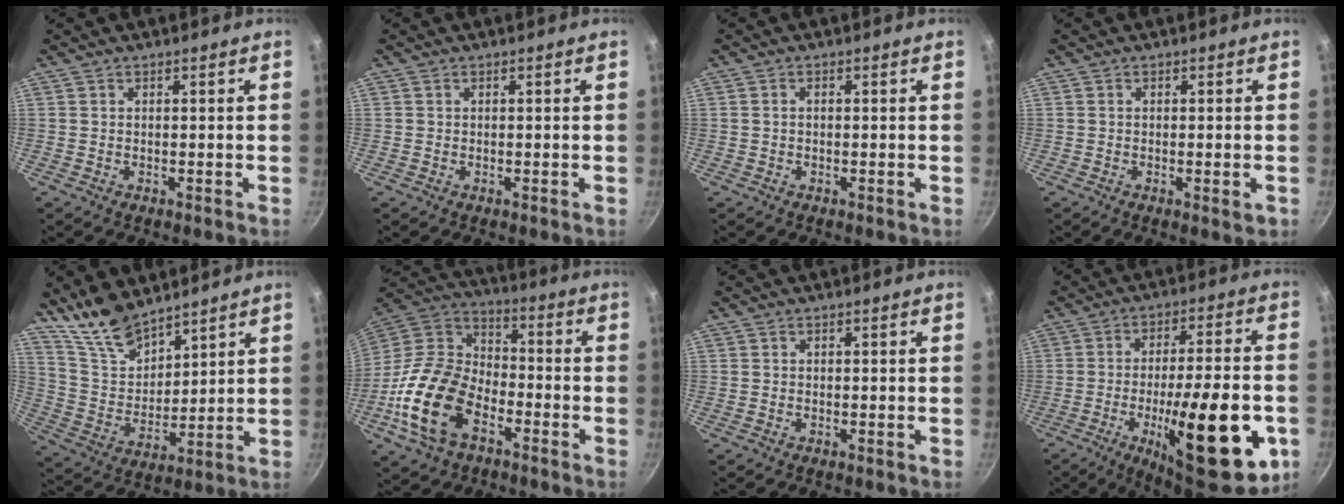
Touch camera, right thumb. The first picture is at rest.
{"total": 0.0}
{"total": 0.9, "force": [-0.2, 0.6, 0.6], "torque": [-0.012, 0.008, -0.003]}
{"total": 2.0, "force": [-0.6, 0.4, 1.8], "torque": [-0.033, -0.003, -0.011]}
{"total": 11.8, "force": [9.7, 4.7, 4.7], "torque": [-0.062, -0.065, 0.197]}
{"total": 19.5, "force": [-8.1, 11.9, 13.1], "torque": [-0.234, 0.048, -0.169]}
{"total": 0.0}
{"total": 25.3, "force": [-8.2, 7.7, 22.7], "torque": [-0.301, 0.023, -0.112]}